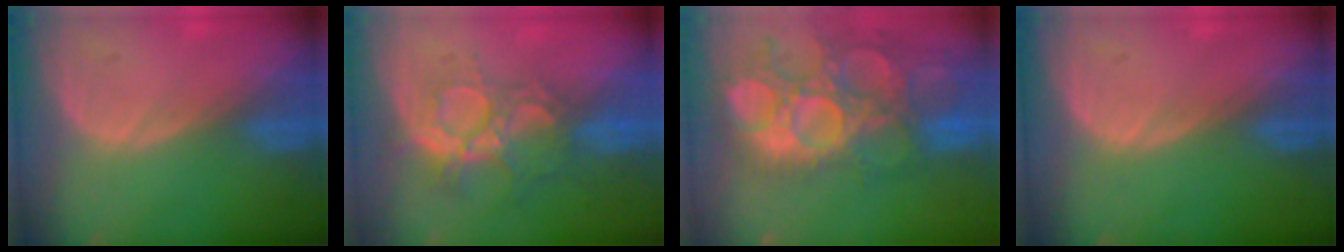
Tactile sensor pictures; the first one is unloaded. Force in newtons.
{"total": 9.3, "press": 7.9, "slide": 5.1}
{"total": 14.7, "press": 12.7, "slide": 7.6}
{"total": 0.0}